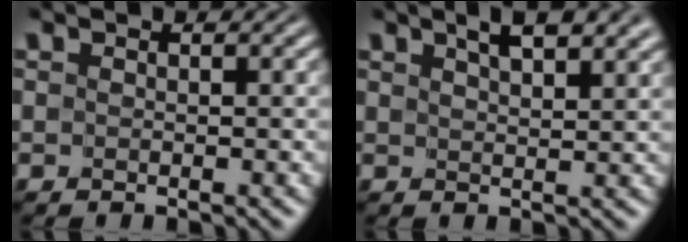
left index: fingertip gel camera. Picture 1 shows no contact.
{"total": 5.4, "force": [3.7, 1.8, 3.5], "torque": [-0.027, 0.019, 0.036]}